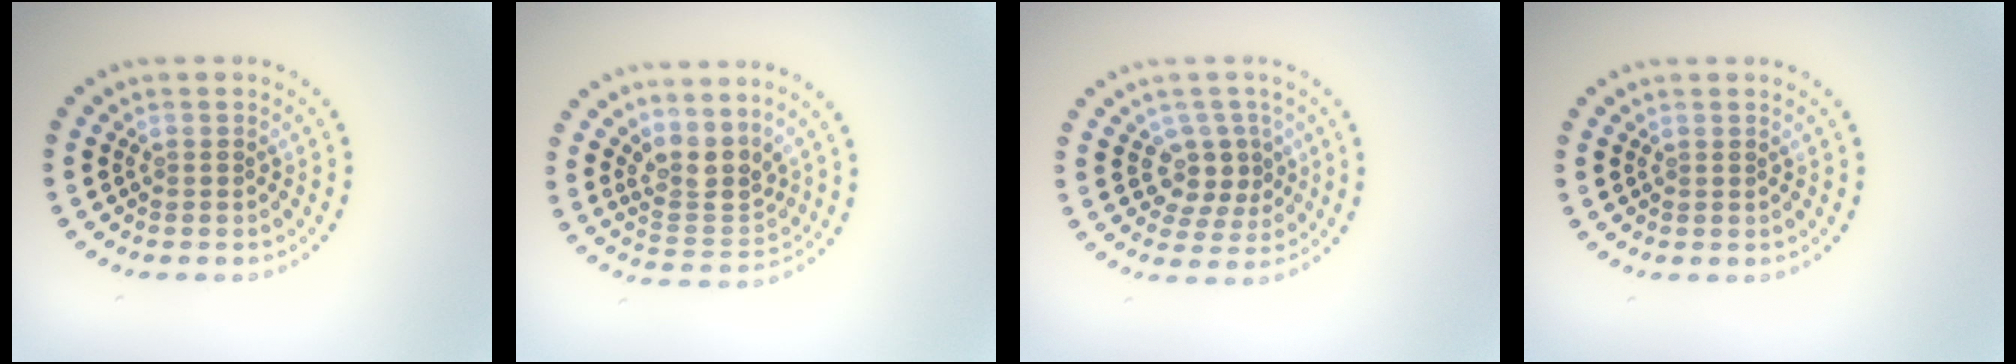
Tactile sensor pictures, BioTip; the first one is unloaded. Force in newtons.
{"total": 3.2, "press": 2.5, "slide": 1.9}
{"total": 3.0, "press": 2.3, "slide": 1.9}
{"total": 0.0}